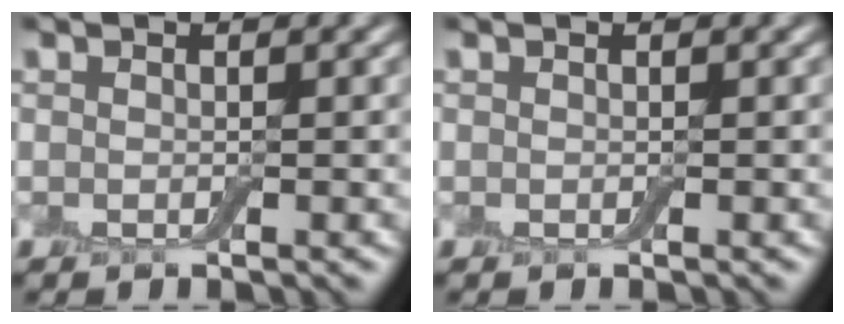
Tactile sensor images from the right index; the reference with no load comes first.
{"total": 0.0}